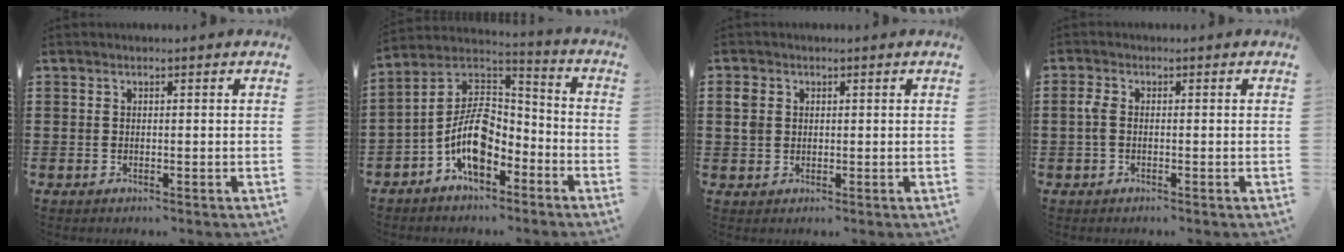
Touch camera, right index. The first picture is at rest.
{"total": 10.0, "force": [-4.3, 5.5, 7.2], "torque": [-0.178, -0.009, -0.091]}
{"total": 2.2, "force": [0.6, 1.9, 0.9], "torque": [-0.025, 0.010, 0.009]}
{"total": 2.0, "force": [-0.3, 1.0, 1.8], "torque": [-0.050, -0.005, -0.011]}